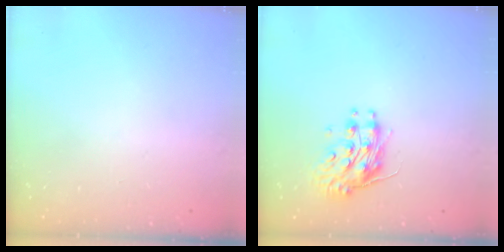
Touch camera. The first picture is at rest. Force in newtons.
{"total": 10.4, "press": 10.4, "slide": 0.8}